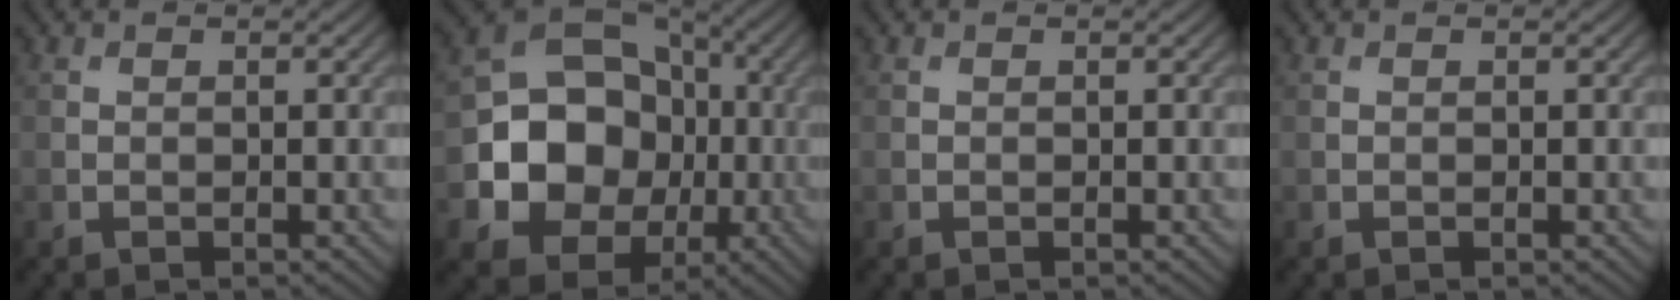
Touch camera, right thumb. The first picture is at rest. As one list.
[{"total": 13.4, "force": [-2.2, 11.3, 6.9], "torque": [-0.144, -0.016, -0.046]}, {"total": 0.0}, {"total": 0.0}]